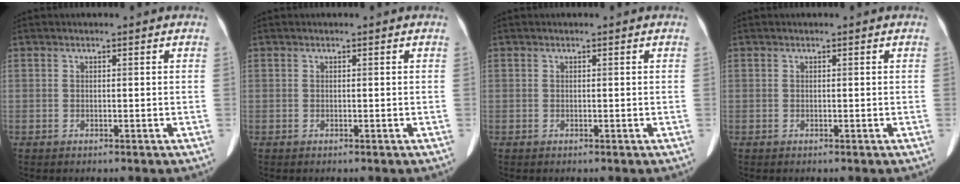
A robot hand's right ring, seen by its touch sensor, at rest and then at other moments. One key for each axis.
{"total": 0.0}
{"total": 0.0}
{"total": 0.0}